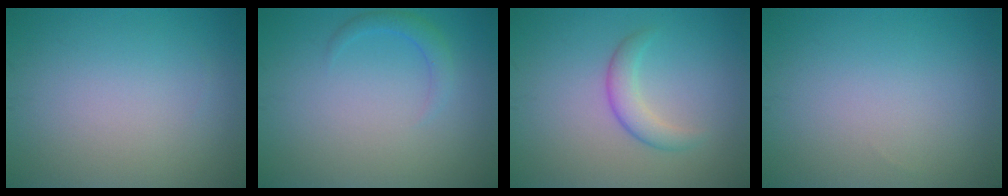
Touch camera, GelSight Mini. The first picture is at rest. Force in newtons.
{"total": 1.5, "press": 1.5, "slide": 0.1}
{"total": 2.3, "press": 2.3, "slide": 0.0}
{"total": 0.0}